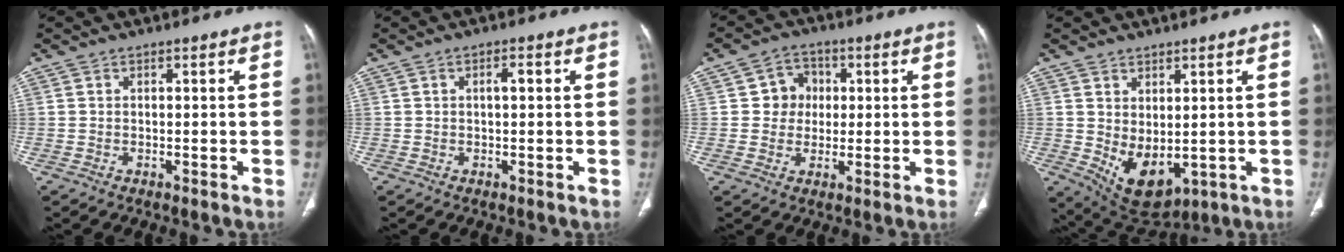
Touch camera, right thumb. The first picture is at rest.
{"total": 1.6, "force": [0.2, 0.7, 1.4], "torque": [-0.026, 0.004, 0.001]}
{"total": 6.2, "force": [0.7, 5.7, 2.2], "torque": [0.004, 0.009, 0.005]}
{"total": 9.1, "force": [-0.5, 5.4, 7.2], "torque": [-0.104, -0.012, 0.023]}